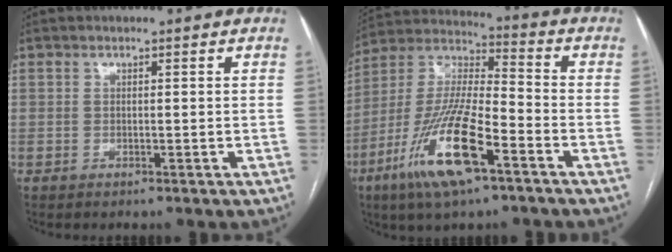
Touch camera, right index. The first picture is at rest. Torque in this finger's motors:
{"motor_torque": [0.52, -0.55, 0.37, 0.06]}